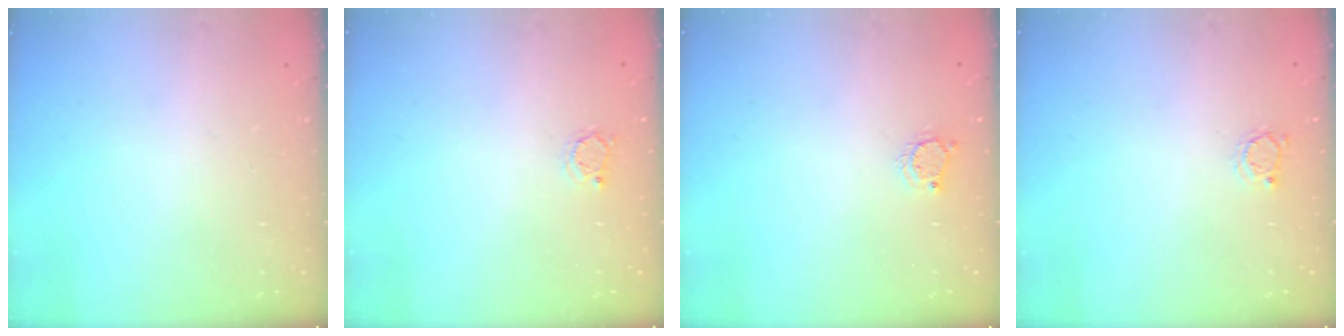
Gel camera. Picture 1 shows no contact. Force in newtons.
{"total": 2.2, "press": 2.1, "slide": 0.4}
{"total": 4.4, "press": 4.4, "slide": 0.5}
{"total": 2.6, "press": 2.6, "slide": 0.4}